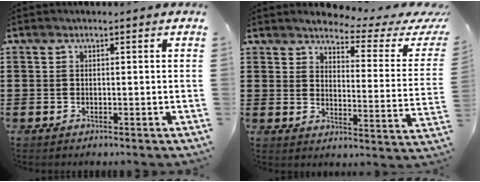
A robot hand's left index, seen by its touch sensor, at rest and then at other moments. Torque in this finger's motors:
{"motor_torque": [0.95, -1.19, 0.33, 0.04]}